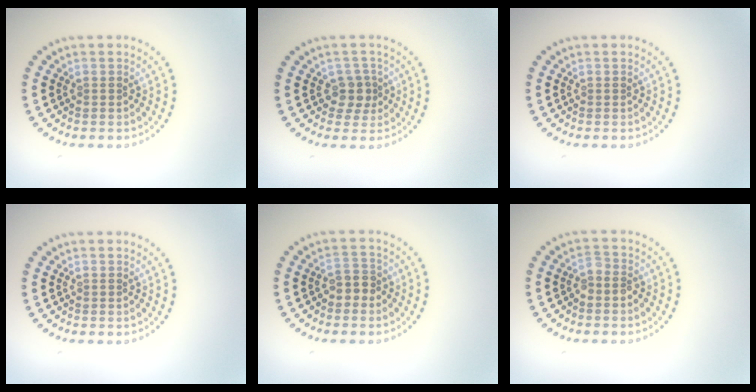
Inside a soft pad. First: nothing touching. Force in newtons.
{"total": 2.0, "press": 1.7, "slide": 1.2}
{"total": 0.0}
{"total": 0.0}
{"total": 1.9, "press": 1.6, "slide": 1.0}
{"total": 1.5, "press": 1.2, "slide": 0.8}